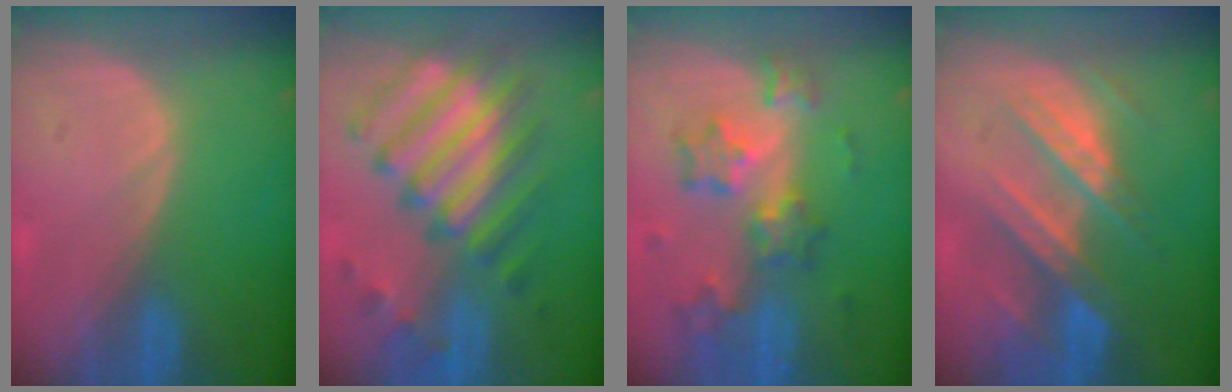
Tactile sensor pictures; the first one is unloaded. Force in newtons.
{"total": 10.7, "press": 10.2, "slide": 3.2}
{"total": 8.4, "press": 7.3, "slide": 4.1}
{"total": 9.0, "press": 7.8, "slide": 4.4}